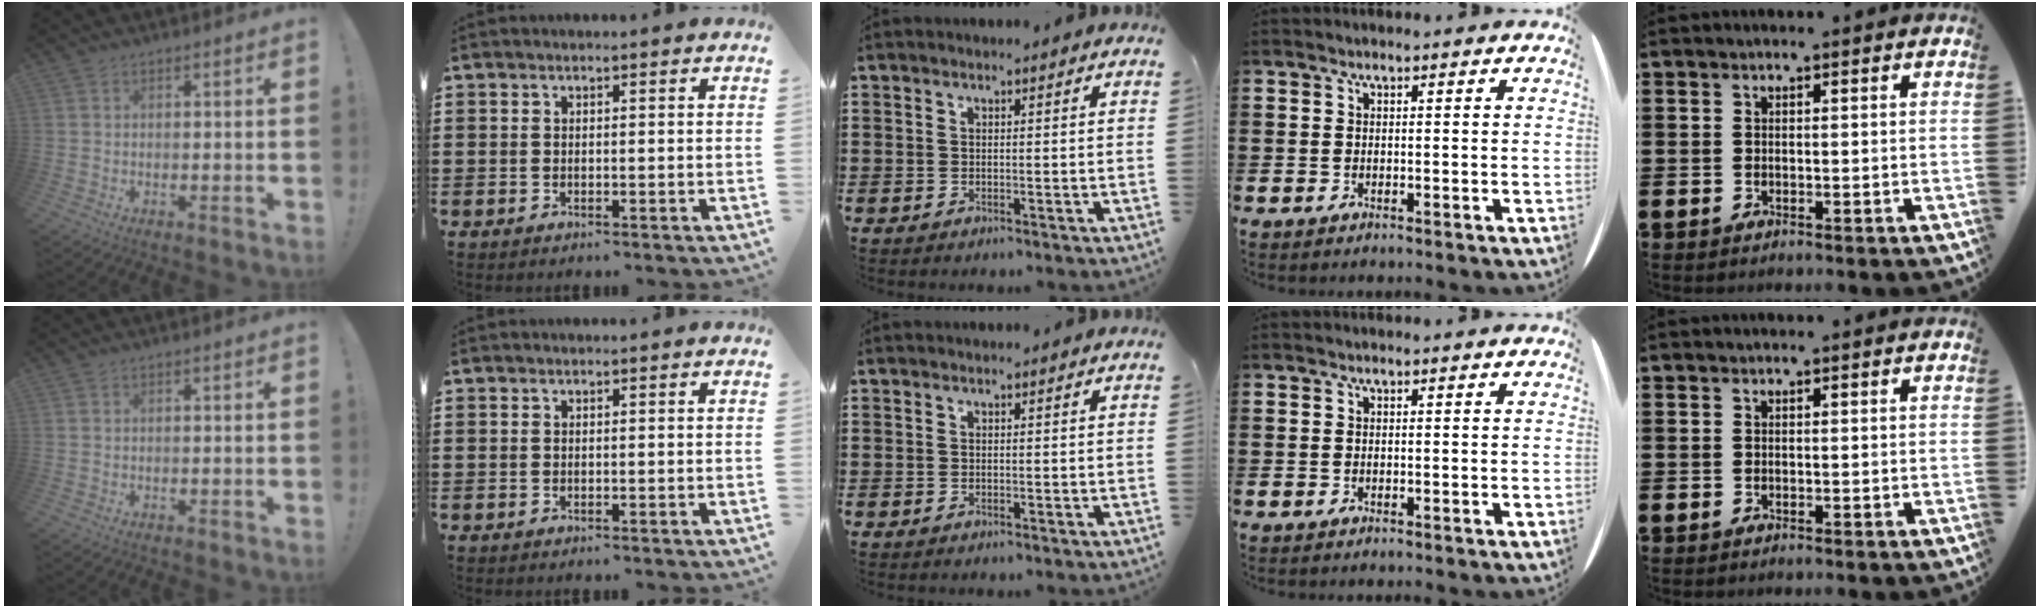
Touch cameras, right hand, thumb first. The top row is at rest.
{}